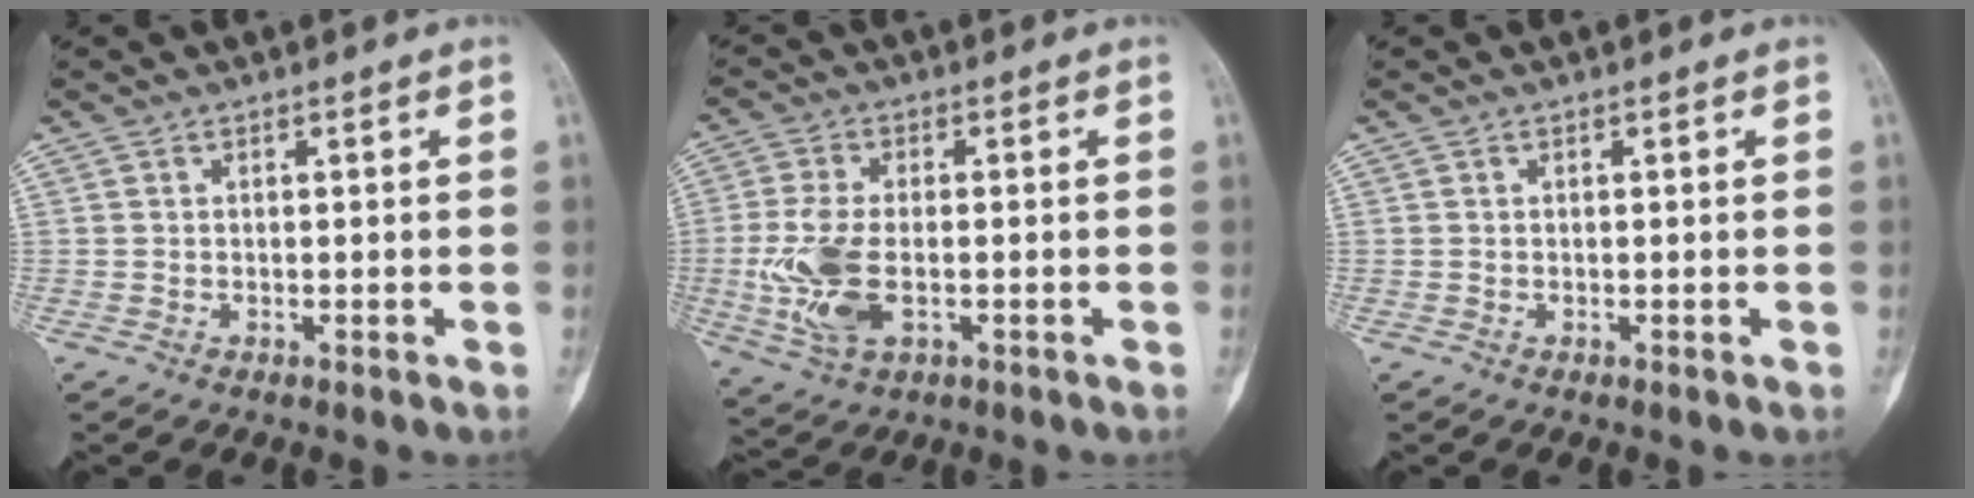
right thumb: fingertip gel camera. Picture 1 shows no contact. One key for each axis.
{"total": 10.7, "fx": -1.8, "fy": 5.7, "fz": 8.9, "tx": -0.199, "ty": -0.003, "tz": -0.029}
{"total": 0.0}